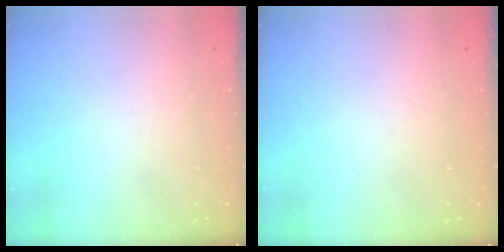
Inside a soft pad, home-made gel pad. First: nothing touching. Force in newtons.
{"total": 0.0}